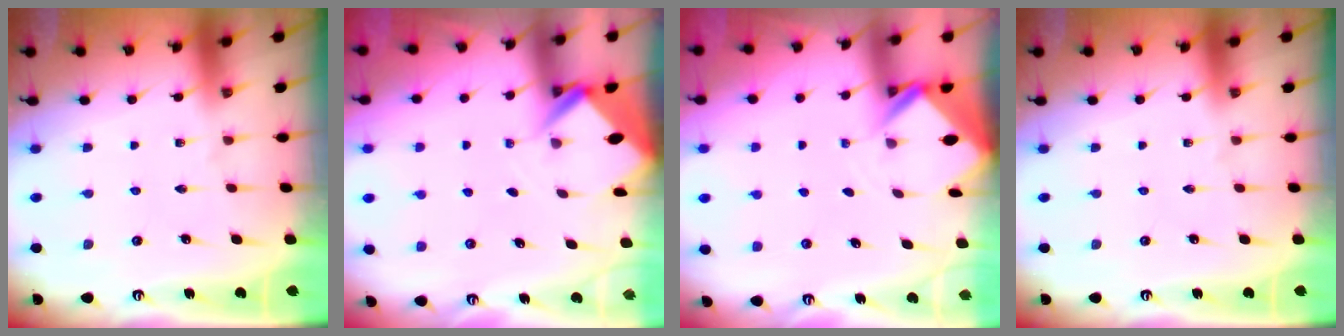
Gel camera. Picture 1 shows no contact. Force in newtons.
{"total": 2.8, "press": 2.8, "slide": 0.1}
{"total": 2.7, "press": 2.7, "slide": 0.2}
{"total": 0.0}